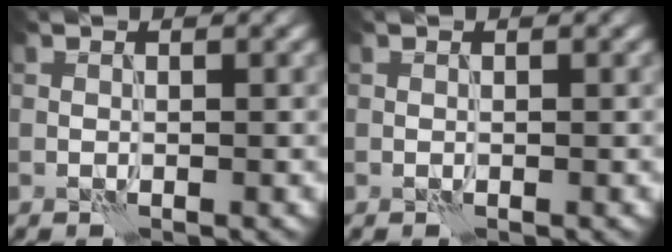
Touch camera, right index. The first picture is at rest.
{"total": 0.0}